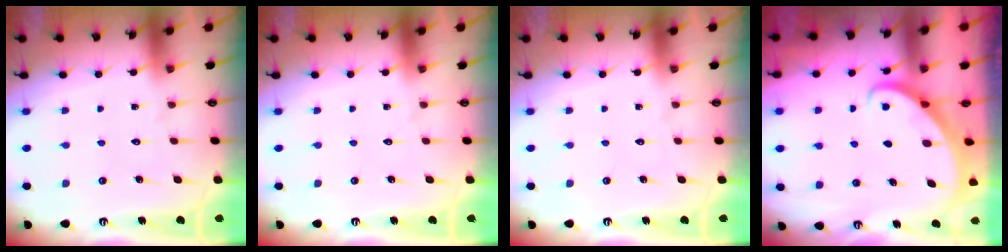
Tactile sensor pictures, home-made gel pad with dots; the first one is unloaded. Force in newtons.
{"total": 0.0}
{"total": 0.0}
{"total": 2.7, "press": 2.7, "slide": 0.2}